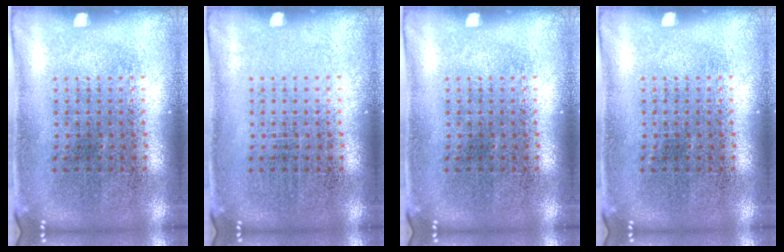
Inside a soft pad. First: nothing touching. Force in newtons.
{"total": 0.0}
{"total": 0.0}
{"total": 0.0}